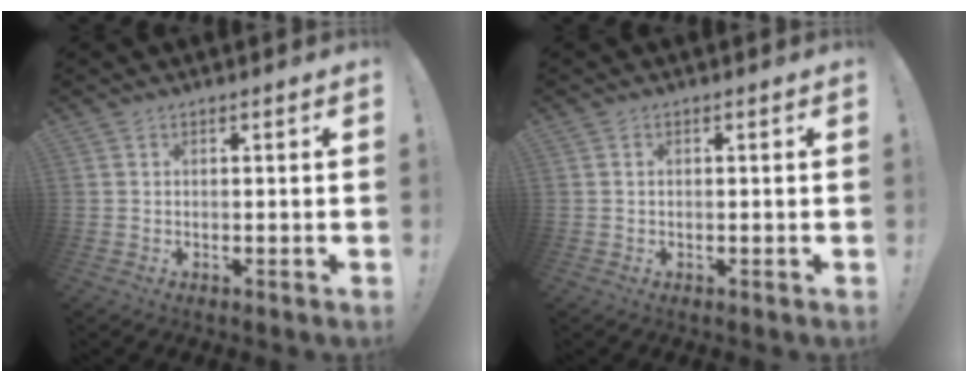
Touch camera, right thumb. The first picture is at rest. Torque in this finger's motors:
{"motor_torque": [-0.19, 0.00, 0.02, 0.00, -0.05]}